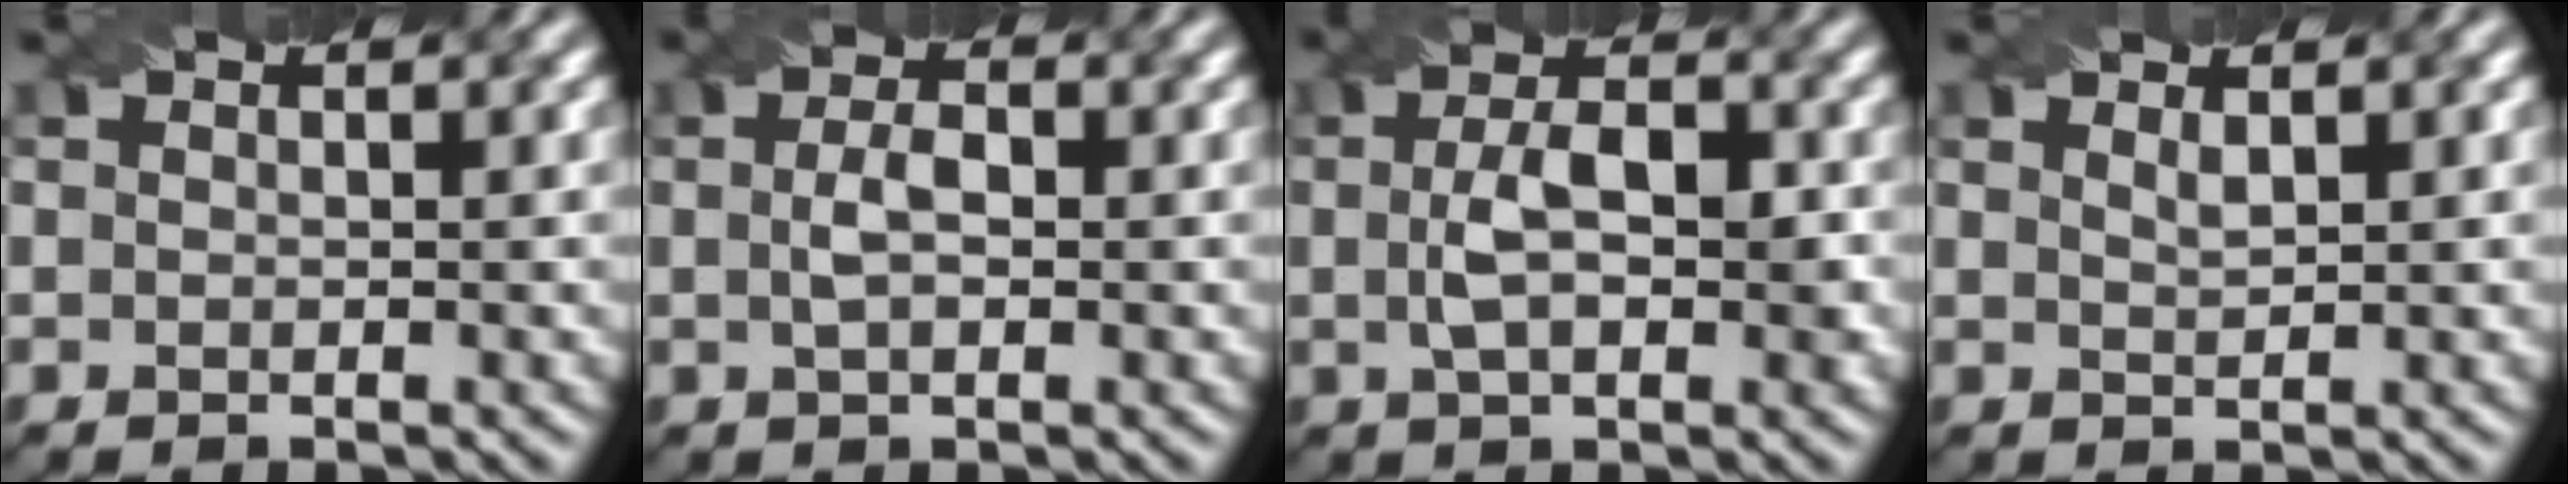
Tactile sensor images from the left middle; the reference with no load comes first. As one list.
[{"total": 2.2, "force": [0.0, 1.0, 2.0], "torque": [-0.045, 0.003, -0.001]}, {"total": 4.8, "force": [0.0, 2.3, 4.2], "torque": [-0.078, 0.003, -0.001]}, {"total": 1.0, "force": [0.7, 0.2, 0.6], "torque": [-0.012, 0.001, 0.014]}]